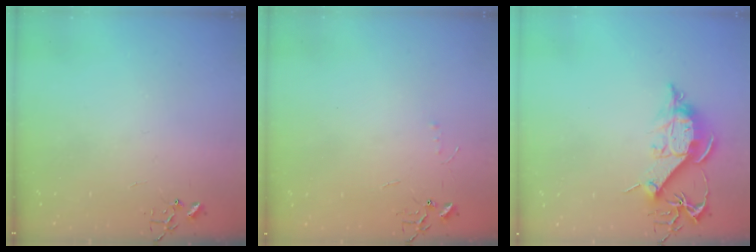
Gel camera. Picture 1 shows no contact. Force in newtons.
{"total": 3.7, "press": 3.6, "slide": 0.5}
{"total": 12.5, "press": 12.5, "slide": 0.7}